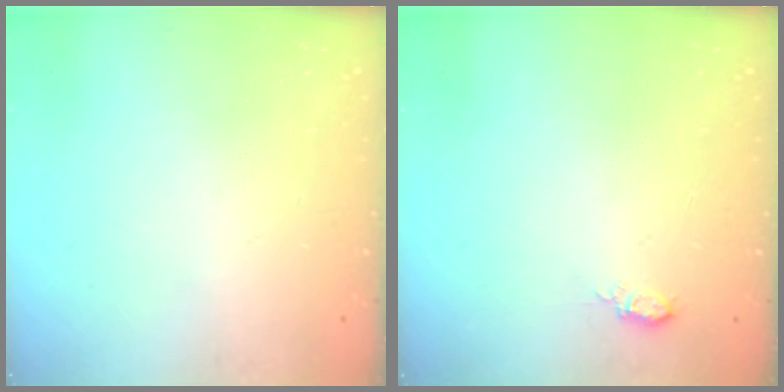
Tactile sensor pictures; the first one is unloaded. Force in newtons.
{"total": 5.0, "press": 5.0, "slide": 0.7}